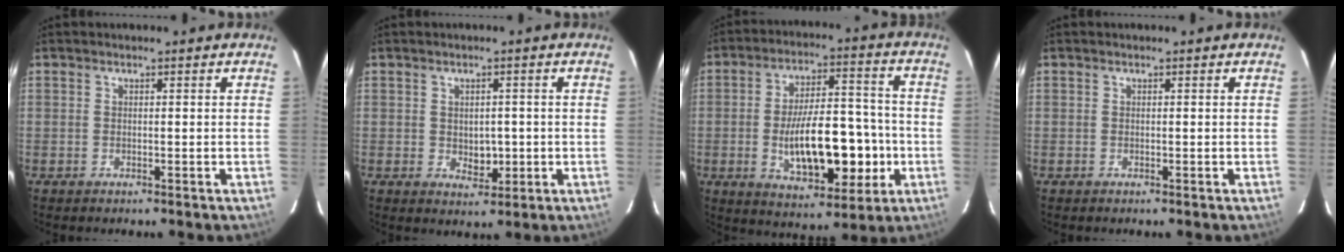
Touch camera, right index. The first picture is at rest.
{"total": 3.4, "force": [-0.3, 2.3, 2.4], "torque": [-0.027, -0.002, 0.006]}
{"total": 16.0, "force": [-3.2, 6.2, 14.4], "torque": [-0.234, 0.016, -0.043]}
{"total": 0.0}